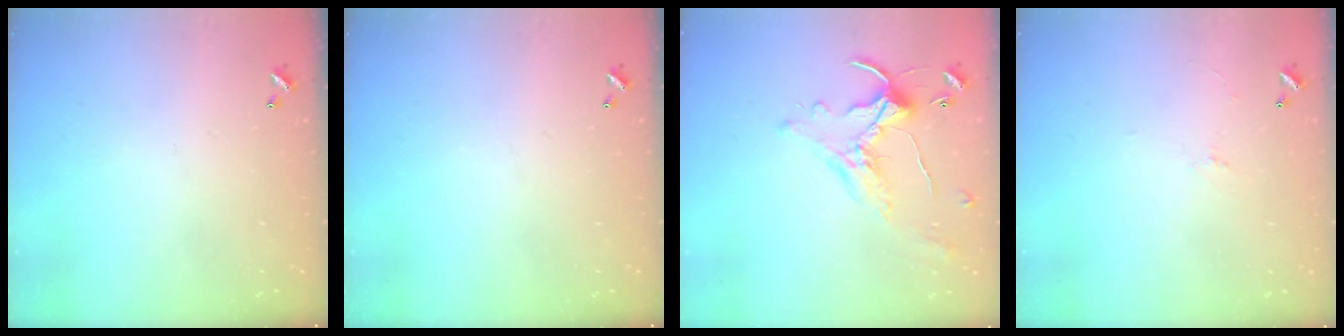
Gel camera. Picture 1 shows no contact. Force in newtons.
{"total": 0.0}
{"total": 1.7, "press": 1.5, "slide": 0.8}
{"total": 1.7, "press": 1.5, "slide": 0.8}